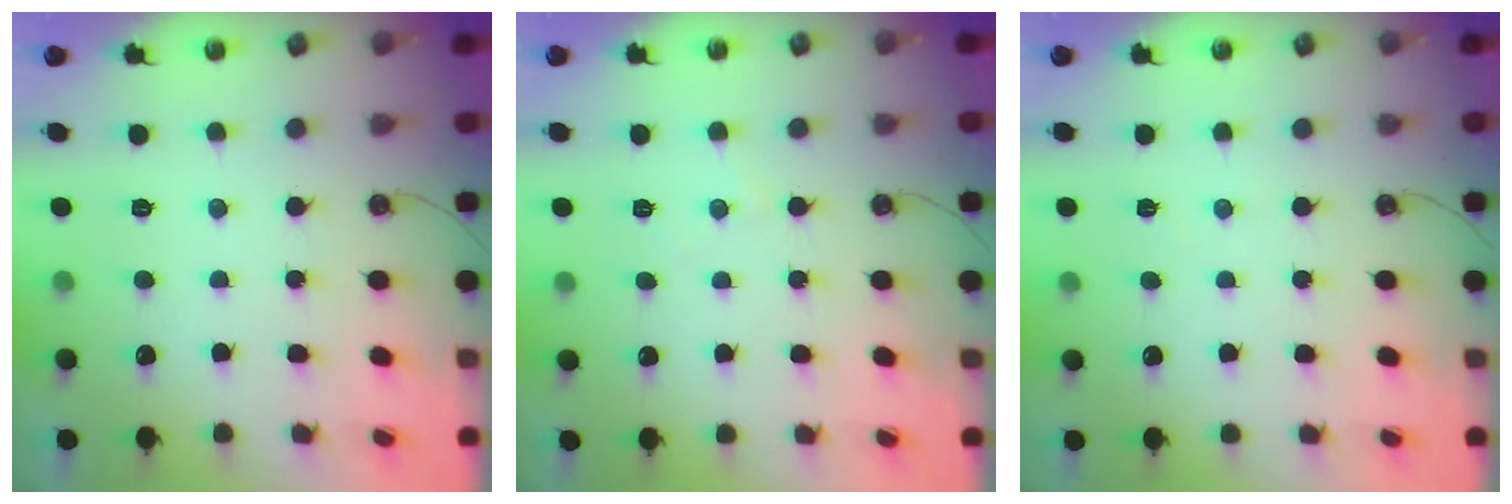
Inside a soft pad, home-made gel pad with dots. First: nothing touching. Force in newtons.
{"total": 4.0, "press": 4.0, "slide": 0.5}
{"total": 2.9, "press": 2.9, "slide": 0.5}